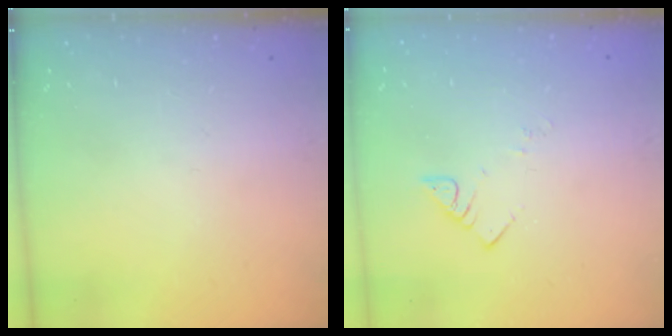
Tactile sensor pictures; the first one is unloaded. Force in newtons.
{"total": 3.6, "press": 3.6, "slide": 0.6}